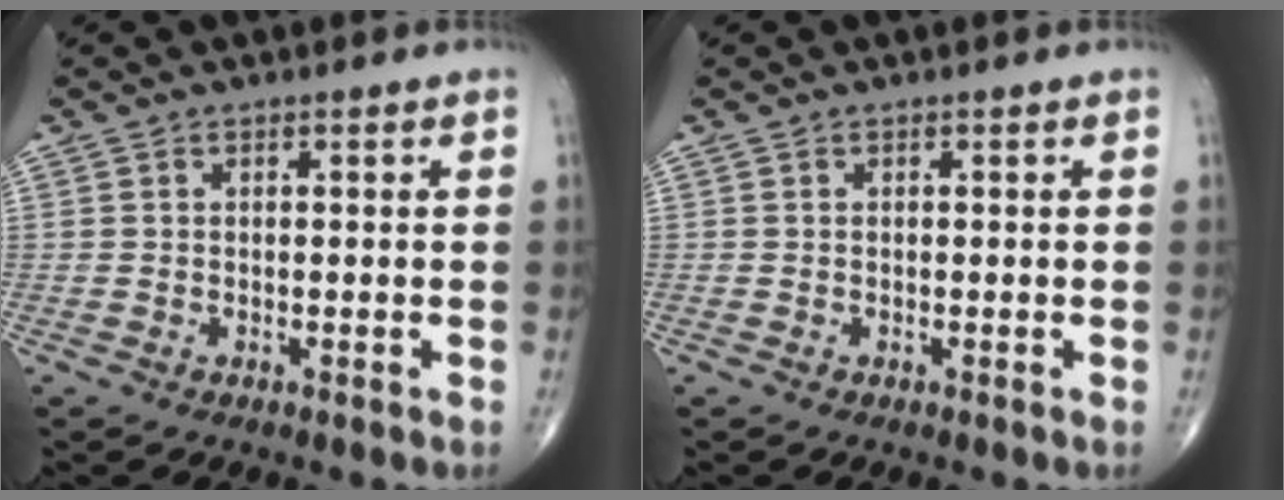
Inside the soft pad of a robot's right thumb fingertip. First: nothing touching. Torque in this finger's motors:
{"motor_torque": [-0.02, 0.02, -0.08, 0.03, 0.00]}